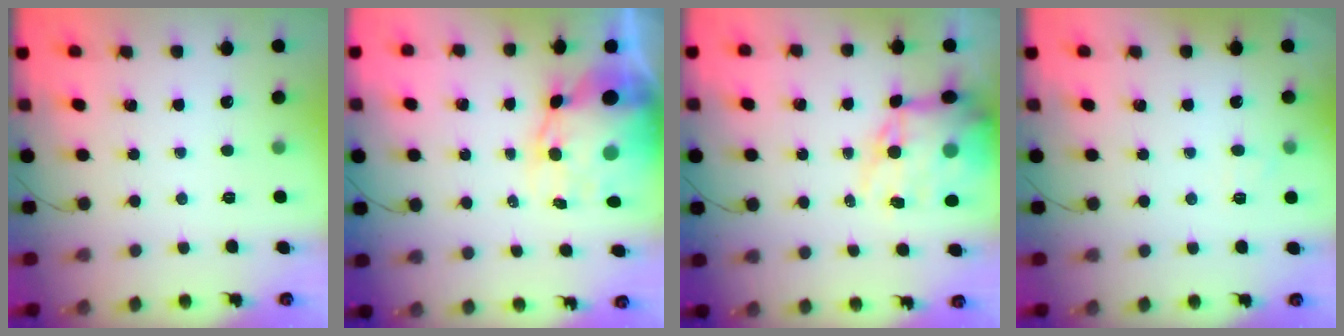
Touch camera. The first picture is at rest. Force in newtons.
{"total": 10.6, "press": 10.1, "slide": 3.0}
{"total": 18.3, "press": 17.9, "slide": 3.9}
{"total": 4.2, "press": 4.0, "slide": 1.2}